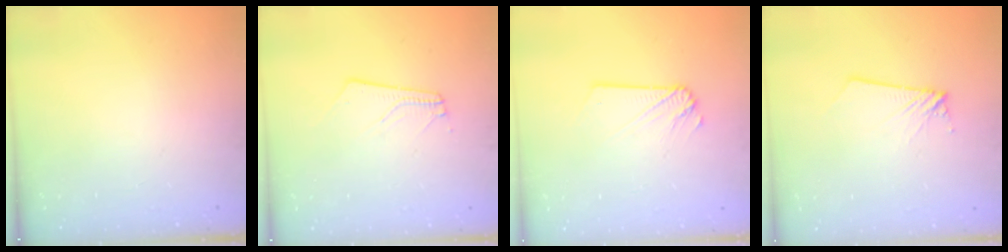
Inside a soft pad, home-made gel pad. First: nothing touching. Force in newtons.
{"total": 4.9, "press": 4.9, "slide": 0.7}
{"total": 2.1, "press": 2.1, "slide": 0.3}
{"total": 2.7, "press": 2.7, "slide": 0.2}